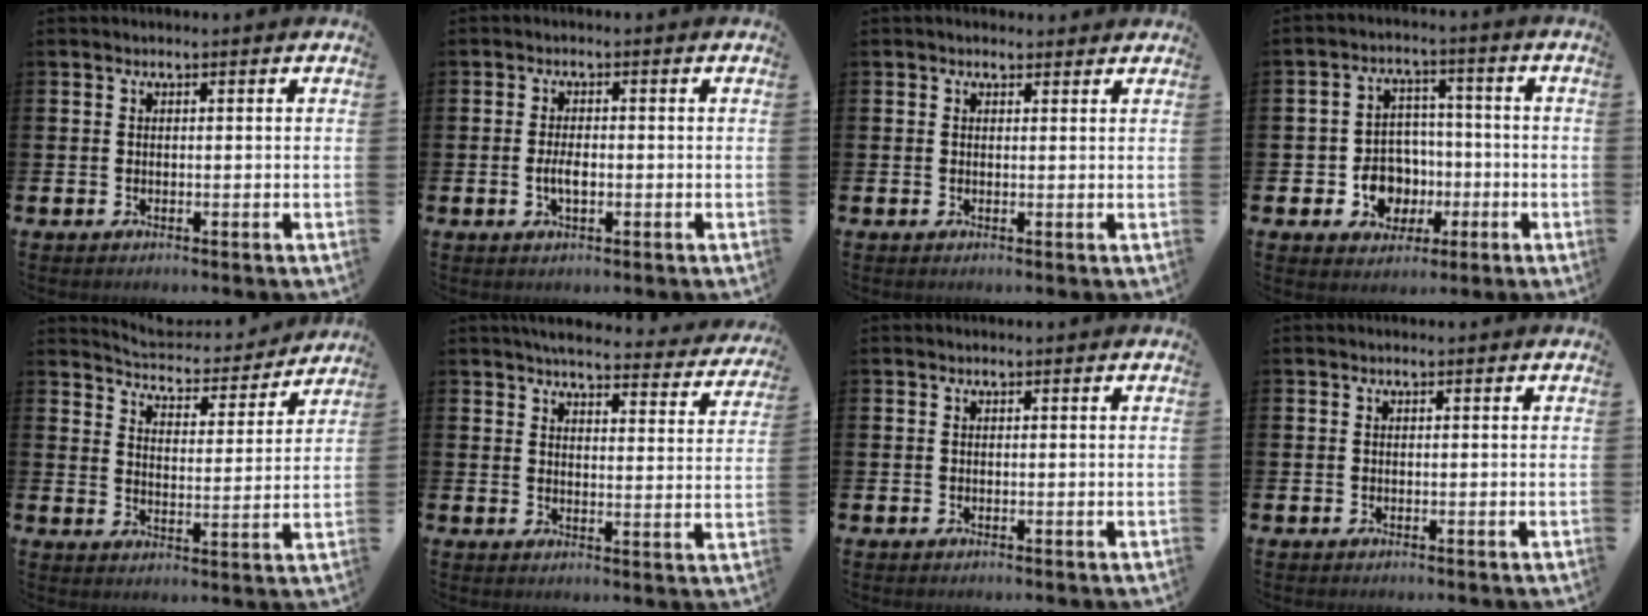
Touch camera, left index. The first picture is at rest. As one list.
[{"total": 2.6, "force": [-0.4, 1.2, 2.3], "torque": [-0.044, 0.001, -0.008]}, {"total": 1.2, "force": [1.0, 0.7, 0.1], "torque": [0.004, 0.005, 0.017]}, {"total": 6.3, "force": [-1.6, 5.6, 2.3], "torque": [-0.057, 0.015, -0.029]}, {"total": 6.1, "force": [6.0, 0.7, 0.6], "torque": [-0.037, -0.051, 0.103]}, {"total": 5.1, "force": [4.9, 0.6, 1.2], "torque": [-0.031, -0.035, 0.083]}, {"total": 0.0}, {"total": 0.0}]